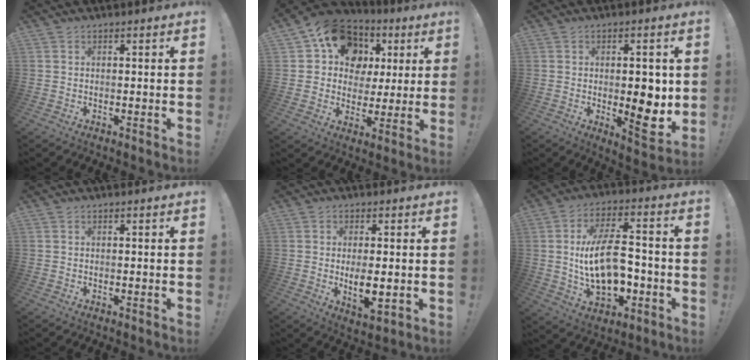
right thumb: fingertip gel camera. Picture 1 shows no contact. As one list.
[{"total": 15.2, "force": [5.8, 12.1, 7.0], "torque": [-0.100, -0.027, 0.120]}, {"total": 8.8, "force": [0.2, 3.8, 8.0], "torque": [-0.079, -0.012, 0.003]}, {"total": 0.0}, {"total": 7.3, "force": [-0.3, 2.6, 6.8], "torque": [-0.101, -0.015, -0.003]}, {"total": 18.2, "force": [-1.7, 10.1, 15.0], "torque": [-0.270, 0.001, -0.033]}]